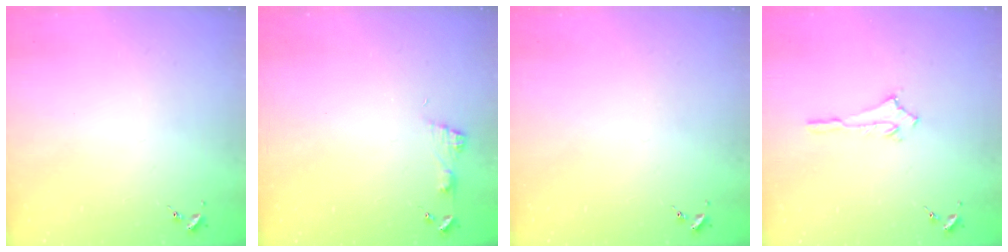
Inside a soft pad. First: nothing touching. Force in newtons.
{"total": 5.4, "press": 5.4, "slide": 0.3}
{"total": 0.0}
{"total": 2.6, "press": 2.6, "slide": 0.3}